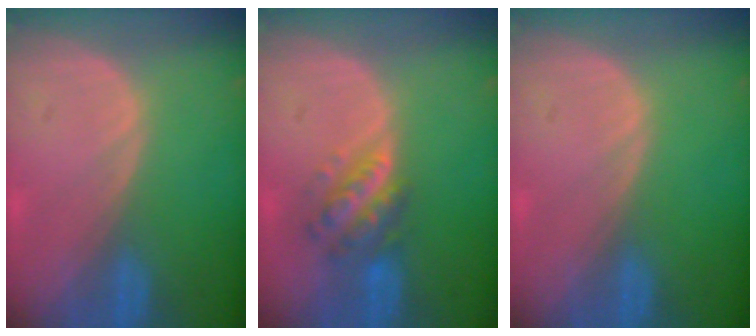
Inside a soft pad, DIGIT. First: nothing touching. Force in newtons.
{"total": 5.7, "press": 5.3, "slide": 2.3}
{"total": 0.0}